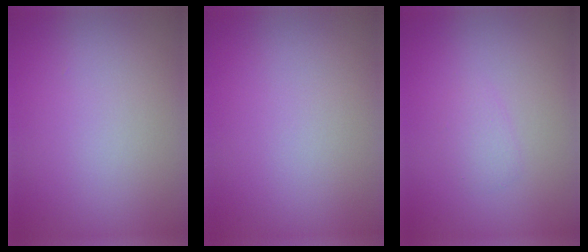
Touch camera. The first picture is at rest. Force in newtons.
{"total": 0.0}
{"total": 1.0, "press": 1.0, "slide": 0.1}